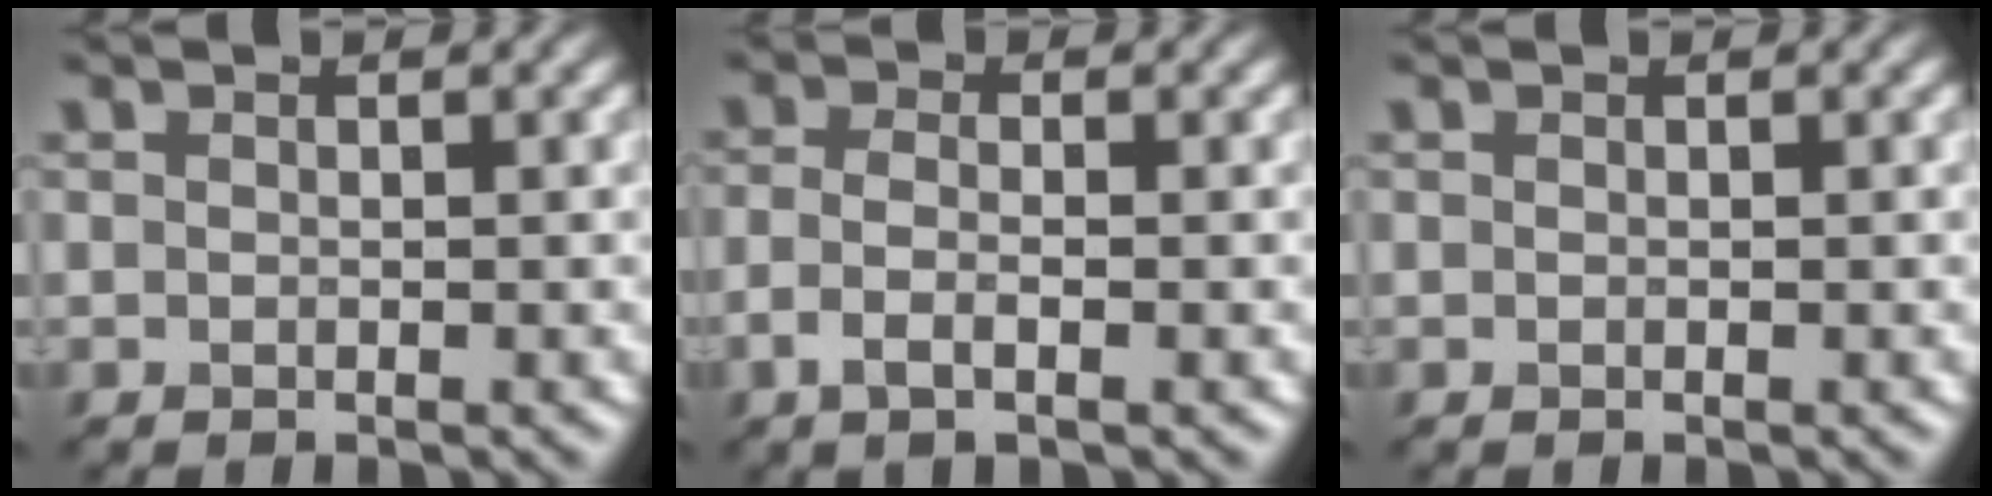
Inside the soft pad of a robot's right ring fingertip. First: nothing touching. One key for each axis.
{"total": 2.3, "fx": -0.7, "fy": 0.8, "fz": 2.0, "tx": -0.044, "ty": -0.004, "tz": -0.020}
{"total": 0.0}